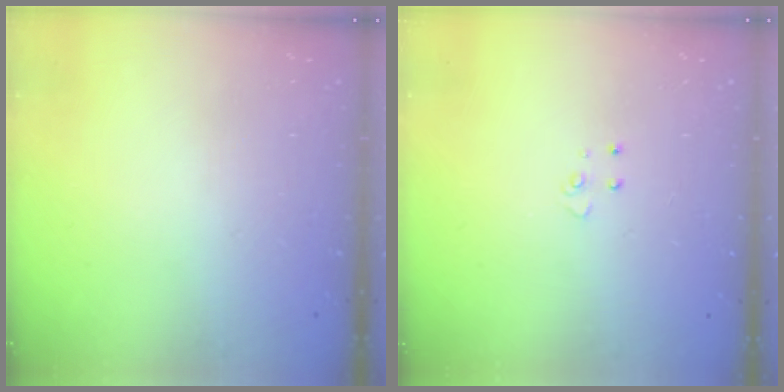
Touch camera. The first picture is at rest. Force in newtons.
{"total": 3.6, "press": 3.6, "slide": 0.4}